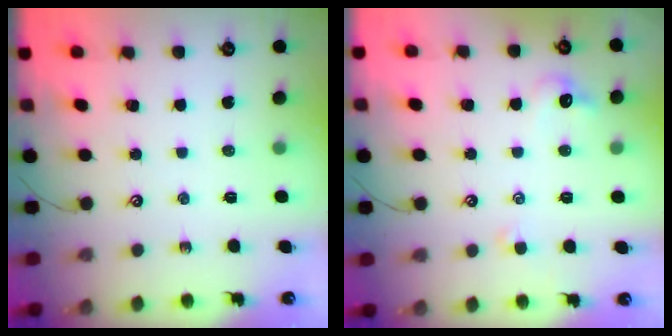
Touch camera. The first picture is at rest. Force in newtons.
{"total": 2.3, "press": 2.2, "slide": 0.7}